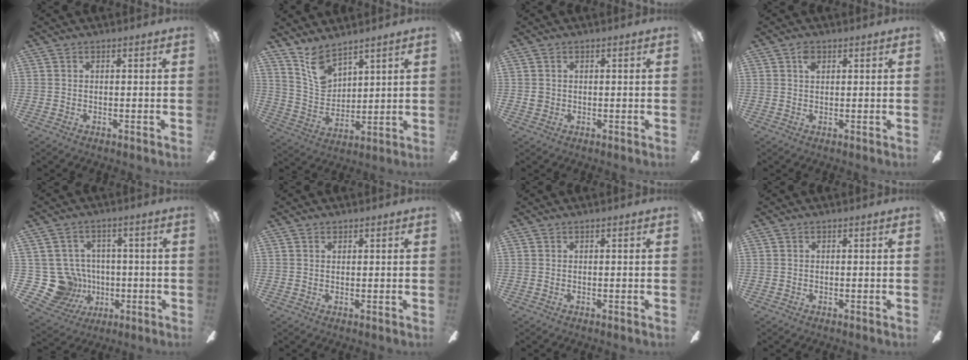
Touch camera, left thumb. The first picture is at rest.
{"total": 9.6, "force": [7.6, 4.6, 3.7], "torque": [-0.084, -0.037, 0.147]}
{"total": 1.8, "force": [0.0, 1.6, 0.7], "torque": [-0.014, 0.005, 0.000]}
{"total": 2.5, "force": [1.1, 1.5, 1.7], "torque": [-0.030, 0.000, 0.018]}
{"total": 12.9, "force": [-2.0, 12.0, 4.2], "torque": [-0.126, 0.008, -0.024]}
{"total": 1.0, "force": [0.6, 0.7, 0.5], "torque": [-0.010, 0.002, 0.011]}
{"total": 0.0}
{"total": 0.0}